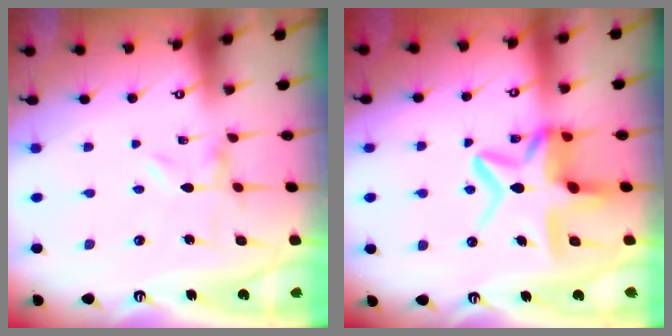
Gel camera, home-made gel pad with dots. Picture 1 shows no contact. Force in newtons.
{"total": 14.7, "press": 14.6, "slide": 1.5}